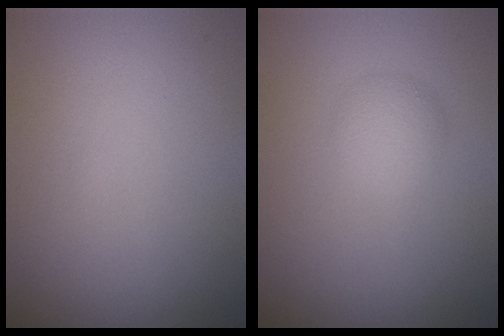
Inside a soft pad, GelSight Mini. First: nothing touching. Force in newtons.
{"total": 1.9, "press": 1.9, "slide": 0.0}